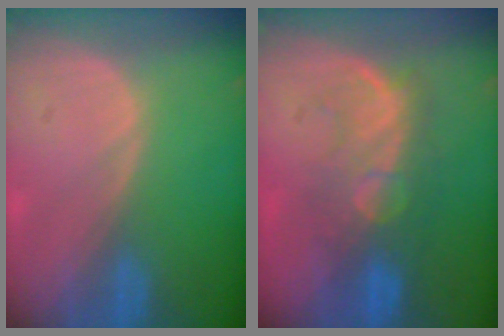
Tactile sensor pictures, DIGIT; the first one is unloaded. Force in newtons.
{"total": 8.6, "press": 8.1, "slide": 2.9}